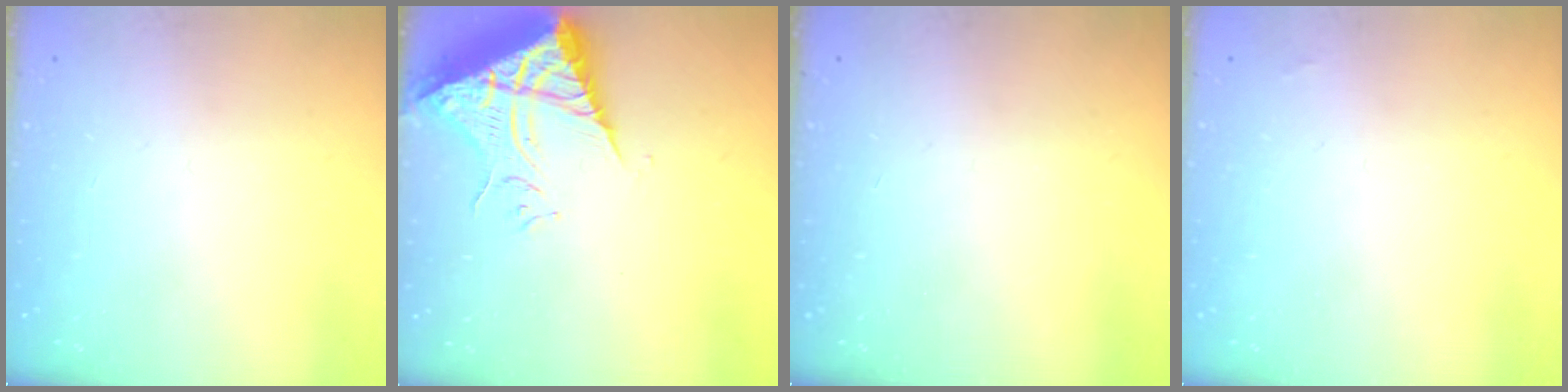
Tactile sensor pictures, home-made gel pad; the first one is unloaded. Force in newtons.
{"total": 10.3, "press": 10.2, "slide": 1.1}
{"total": 0.0}
{"total": 1.3, "press": 1.3, "slide": 0.2}